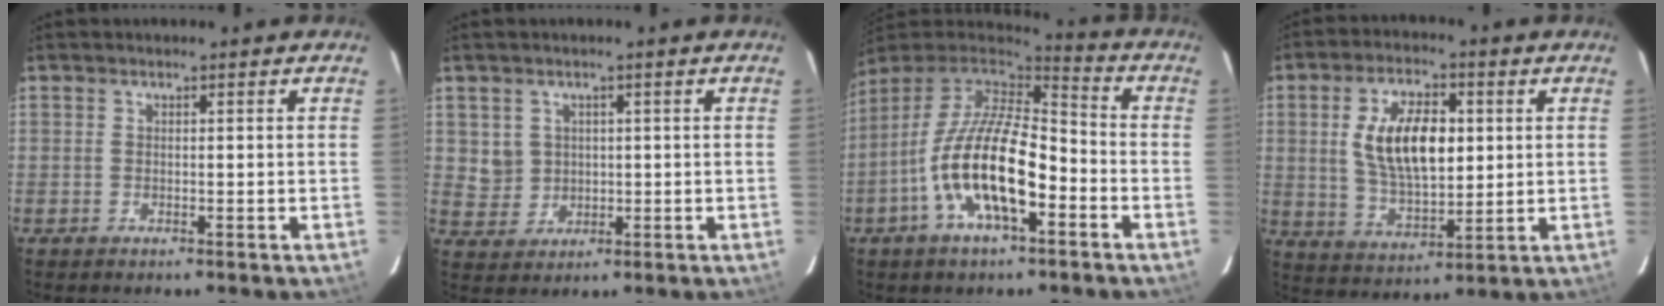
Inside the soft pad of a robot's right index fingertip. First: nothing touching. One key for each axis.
{"total": 4.6, "fx": 1.1, "fy": 4.4, "fz": 0.9, "tx": -0.018, "ty": 0.010, "tz": 0.031}
{"total": 18.0, "fx": -6.6, "fy": 6.8, "fz": 15.3, "tx": -0.300, "ty": -0.012, "tz": -0.128}
{"total": 13.4, "fx": 2.2, "fy": 6.6, "fz": 11.5, "tx": -0.211, "ty": 0.006, "tz": 0.050}